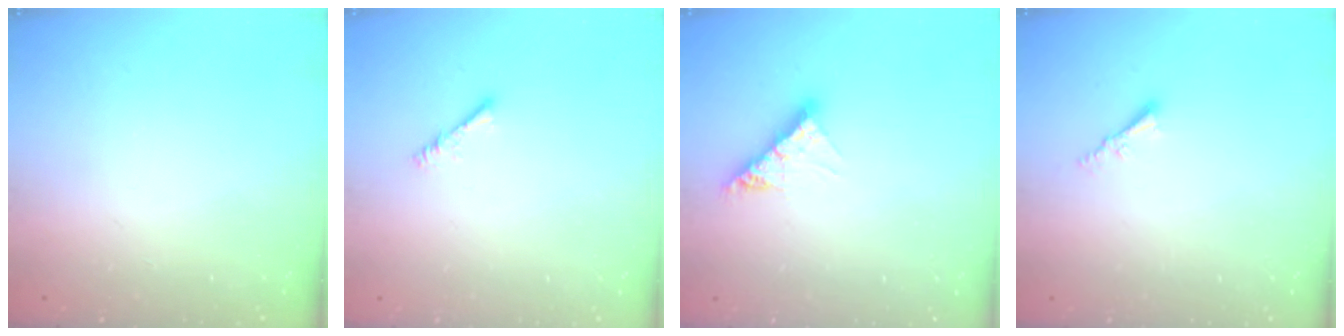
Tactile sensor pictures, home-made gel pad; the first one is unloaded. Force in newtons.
{"total": 2.3, "press": 2.3, "slide": 0.4}
{"total": 8.6, "press": 8.5, "slide": 0.9}
{"total": 2.2, "press": 2.2, "slide": 0.4}